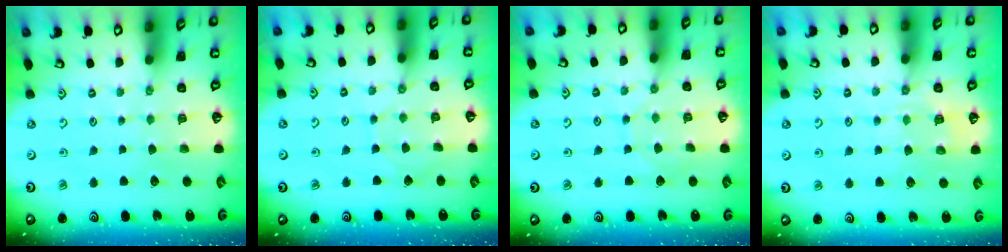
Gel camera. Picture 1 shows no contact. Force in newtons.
{"total": 3.8, "press": 3.8, "slide": 0.4}
{"total": 4.8, "press": 4.8, "slide": 0.2}
{"total": 5.9, "press": 5.8, "slide": 1.0}